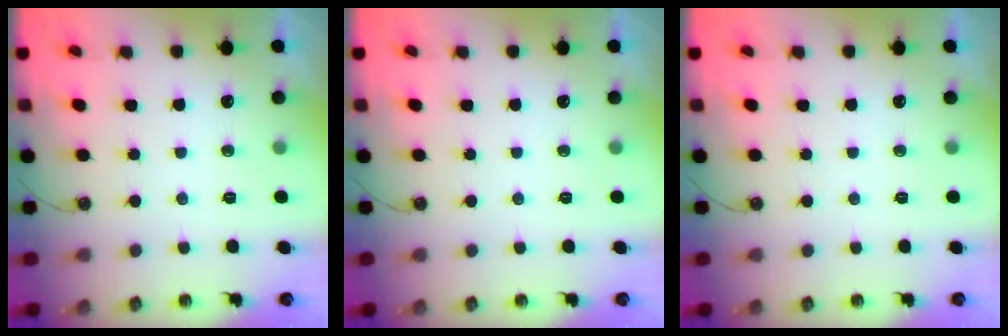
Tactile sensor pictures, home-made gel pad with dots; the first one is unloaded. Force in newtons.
{"total": 0.0}
{"total": 0.0}